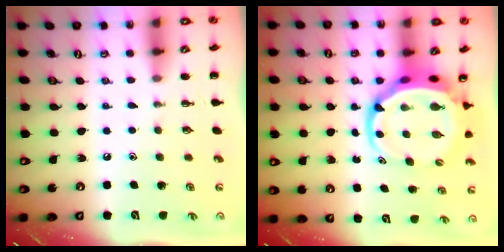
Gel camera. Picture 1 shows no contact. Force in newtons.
{"total": 7.2, "press": 7.0, "slide": 1.8}